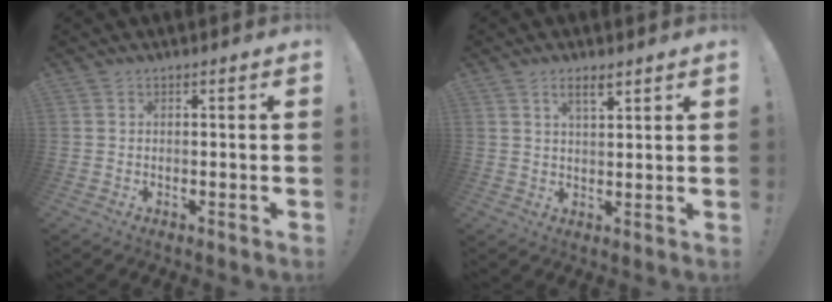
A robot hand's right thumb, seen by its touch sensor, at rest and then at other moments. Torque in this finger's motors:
{"motor_torque": [0.02, 0.20, 0.60, 0.33, 0.28]}